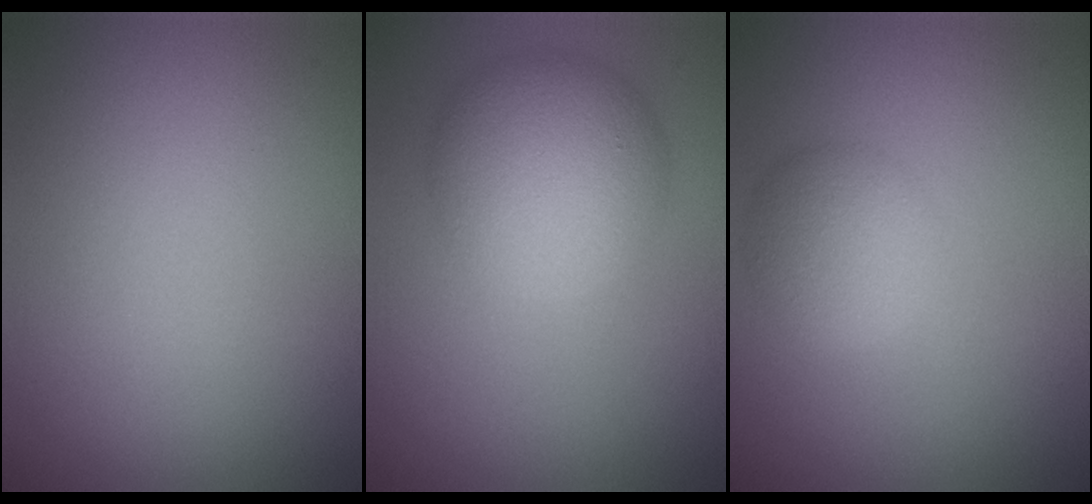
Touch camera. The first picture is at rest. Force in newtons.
{"total": 6.5, "press": 6.5, "slide": 0.1}
{"total": 3.4, "press": 3.4, "slide": 0.3}